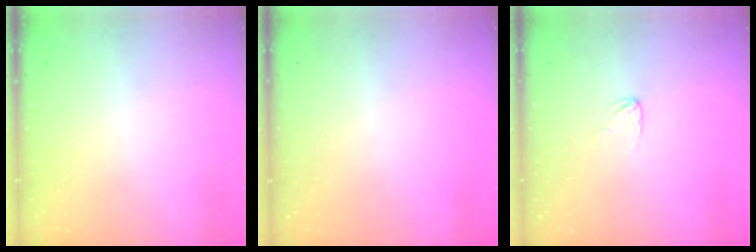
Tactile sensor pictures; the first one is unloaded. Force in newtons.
{"total": 0.0}
{"total": 2.9, "press": 2.9, "slide": 0.2}